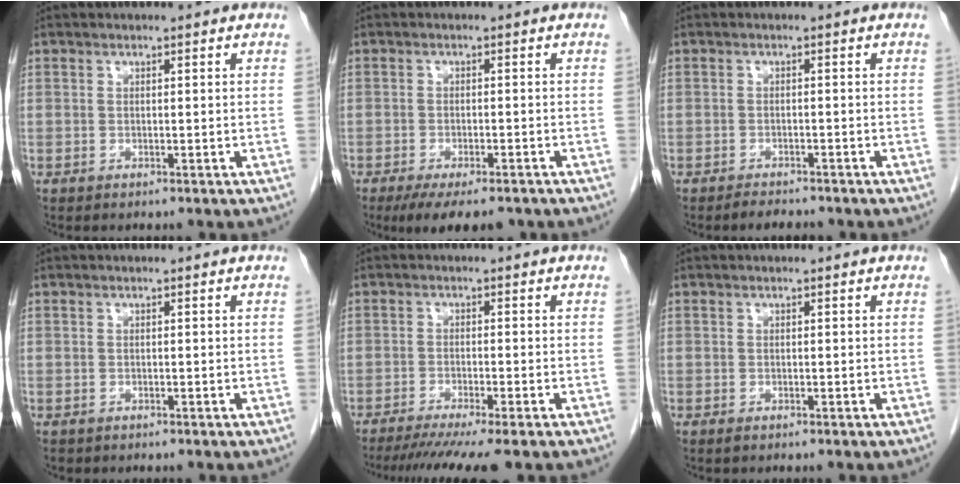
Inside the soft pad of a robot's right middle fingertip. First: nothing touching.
{"total": 8.9, "force": [-6.9, 2.6, 5.1], "torque": [-0.067, -0.009, -0.101]}
{"total": 2.4, "force": [-2.2, 0.7, 0.8], "torque": [-0.020, -0.004, -0.031]}
{"total": 0.6, "force": [-0.4, 0.4, 0.1], "torque": [-0.011, 0.002, -0.005]}
{"total": 9.1, "force": [-7.5, -0.7, 5.1], "torque": [-0.060, -0.023, -0.115]}
{"total": 0.0}